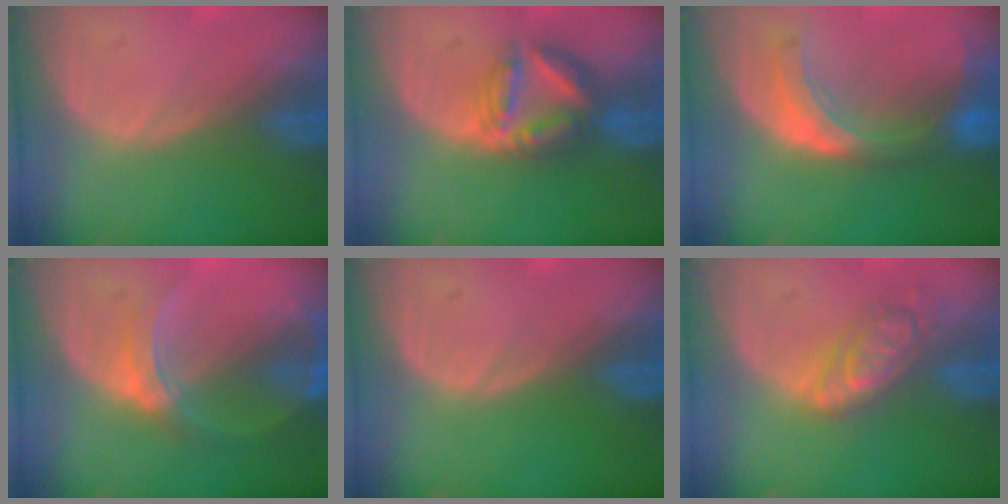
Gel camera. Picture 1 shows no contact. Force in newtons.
{"total": 6.2, "press": 6.2, "slide": 0.4}
{"total": 8.0, "press": 7.1, "slide": 3.8}
{"total": 6.3, "press": 5.6, "slide": 3.0}
{"total": 0.0}
{"total": 6.4, "press": 5.7, "slide": 3.0}